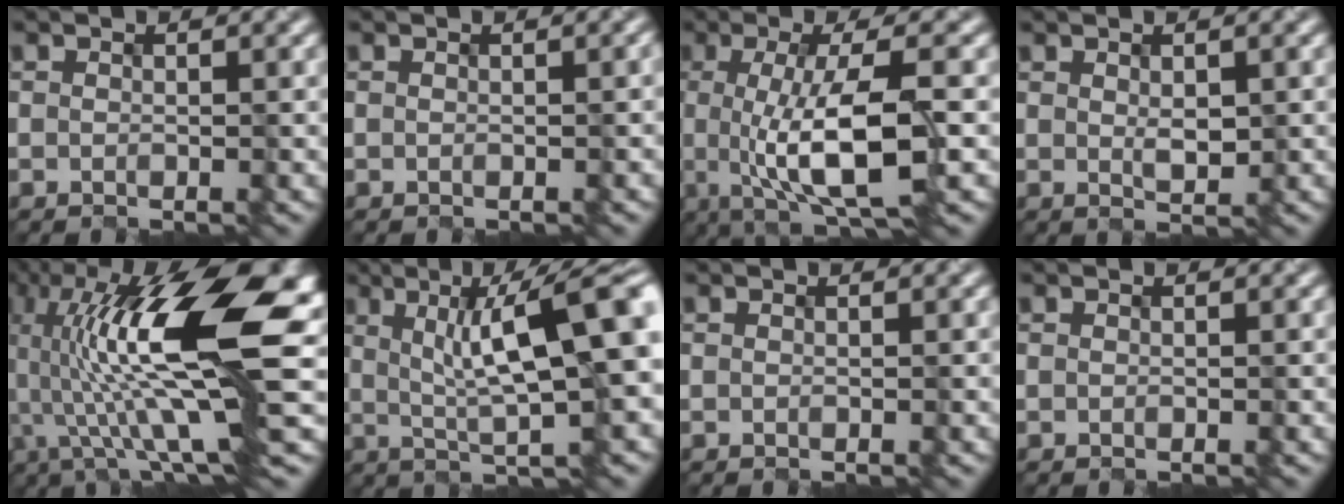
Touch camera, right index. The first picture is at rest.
{"total": 0.7, "force": [-0.1, 0.2, 0.6], "torque": [-0.007, 0.003, 0.000]}
{"total": 8.5, "force": [-1.0, 2.4, 8.1], "torque": [-0.120, -0.008, -0.011]}
{"total": 1.3, "force": [0.3, 0.4, 1.2], "torque": [-0.025, -0.005, 0.014]}
{"total": 15.6, "force": [1.6, 4.5, 14.9], "torque": [-0.260, 0.016, 0.027]}
{"total": 10.6, "force": [1.8, 2.5, 10.1], "torque": [-0.147, 0.008, 0.033]}
{"total": 0.0}
{"total": 0.0}